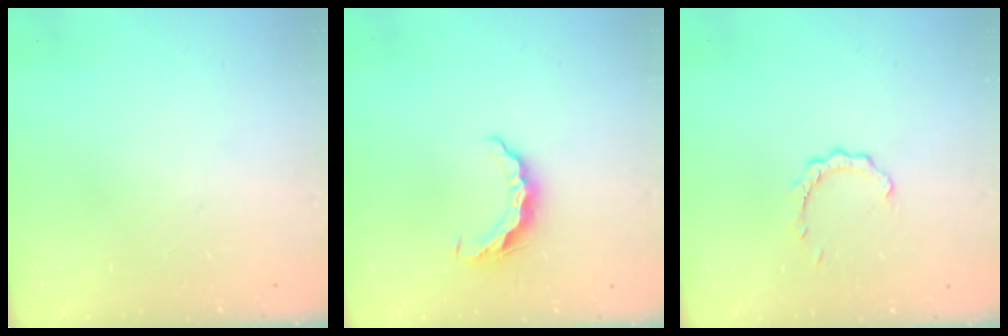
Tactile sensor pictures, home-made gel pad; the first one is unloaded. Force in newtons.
{"total": 7.5, "press": 7.5, "slide": 0.5}
{"total": 2.7, "press": 2.7, "slide": 0.3}